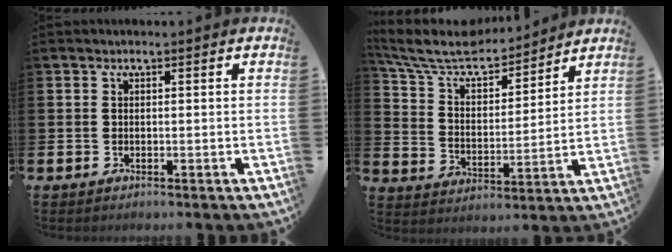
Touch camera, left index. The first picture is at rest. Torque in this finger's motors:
{"motor_torque": [1.08, -1.06, 0.19, 0.10]}